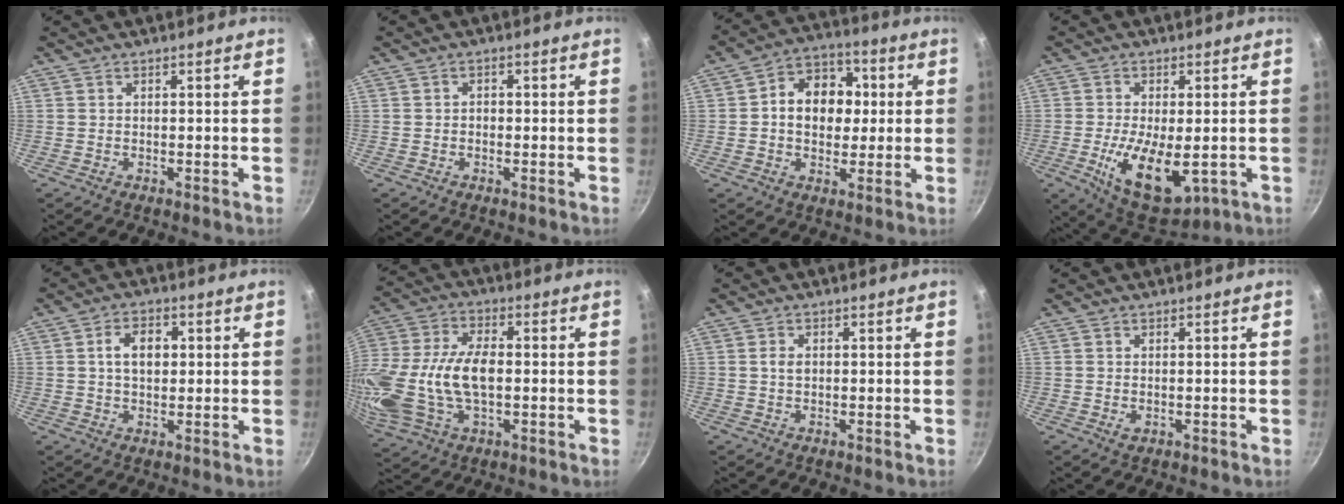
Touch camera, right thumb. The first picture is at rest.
{"total": 0.9, "force": [-0.4, 0.8, 0.4], "torque": [-0.005, 0.004, -0.008]}
{"total": 12.0, "force": [1.0, 9.3, 7.5], "torque": [-0.071, 0.018, 0.000]}
{"total": 13.2, "force": [-2.5, 6.4, 11.2], "torque": [-0.179, -0.008, -0.027]}
{"total": 6.0, "force": [0.8, 4.1, 4.3], "torque": [-0.053, 0.007, 0.009]}
{"total": 22.7, "force": [-1.5, 13.1, 18.4], "torque": [-0.410, 0.015, -0.029]}
{"total": 1.9, "force": [0.1, 1.3, 1.3], "torque": [-0.020, 0.003, 0.001]}
{"total": 1.1, "force": [0.1, 0.8, 0.8], "torque": [-0.012, -0.003, 0.001]}